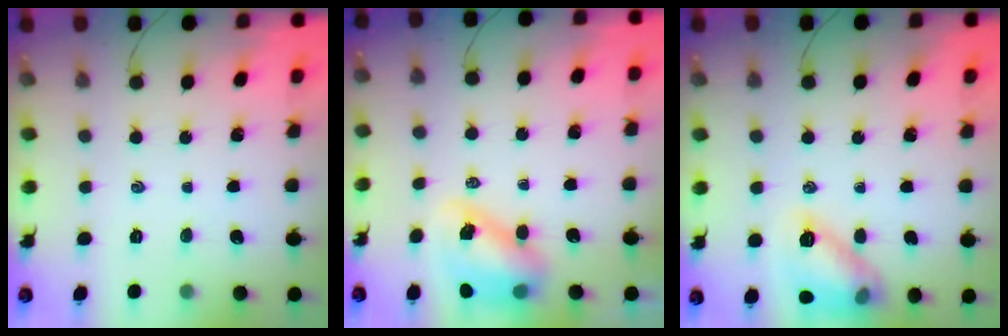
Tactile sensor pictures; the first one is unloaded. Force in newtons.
{"total": 8.6, "press": 8.4, "slide": 2.1}
{"total": 12.4, "press": 12.4, "slide": 0.1}